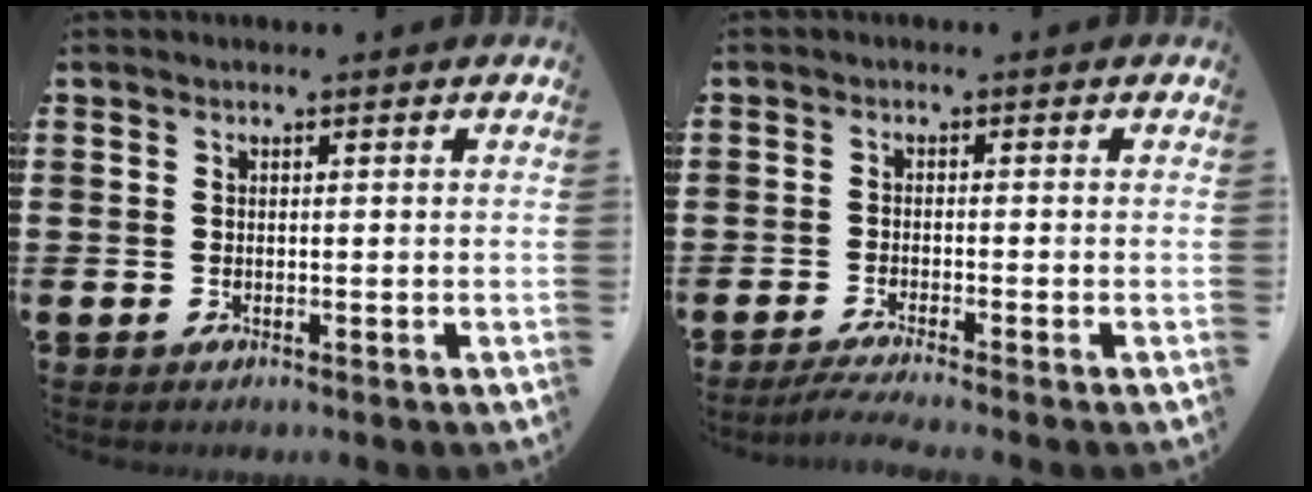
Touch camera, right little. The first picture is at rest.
{"total": 2.0, "force": [-1.5, 0.0, 1.3], "torque": [-0.020, 0.001, -0.028]}